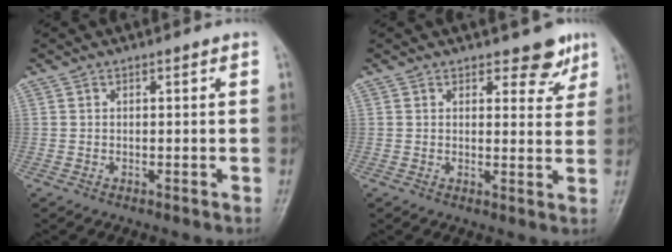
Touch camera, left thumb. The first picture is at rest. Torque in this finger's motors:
{"motor_torque": [0.12, 0.05, -0.17, -0.15, 0.06]}